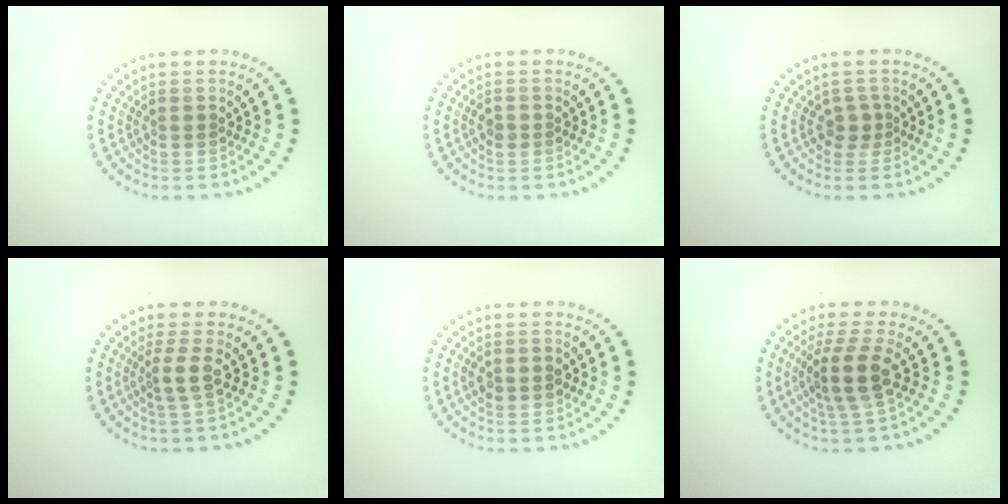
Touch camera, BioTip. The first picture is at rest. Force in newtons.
{"total": 0.9, "press": 0.9, "slide": 0.2}
{"total": 1.2, "press": 1.0, "slide": 0.6}
{"total": 1.8, "press": 1.3, "slide": 1.3}
{"total": 2.2, "press": 2.2, "slide": 0.1}
{"total": 3.5, "press": 2.7, "slide": 2.2}